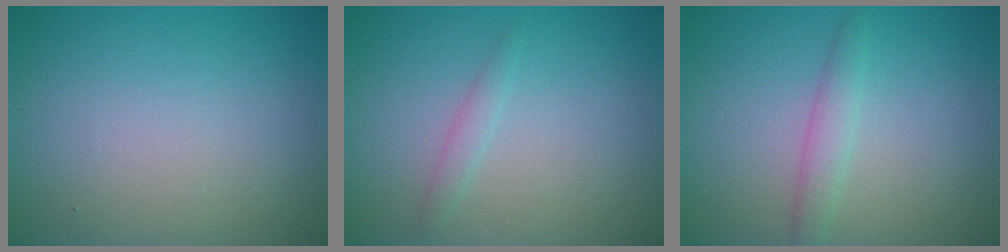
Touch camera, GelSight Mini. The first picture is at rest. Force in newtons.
{"total": 1.1, "press": 1.1, "slide": 0.1}
{"total": 1.8, "press": 1.8, "slide": 0.1}